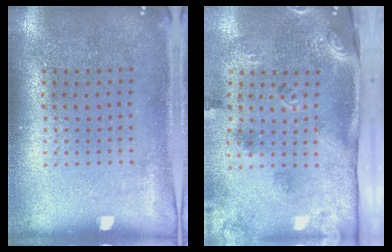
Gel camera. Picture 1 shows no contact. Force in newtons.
{"total": 3.3, "press": 2.0, "slide": 2.6}